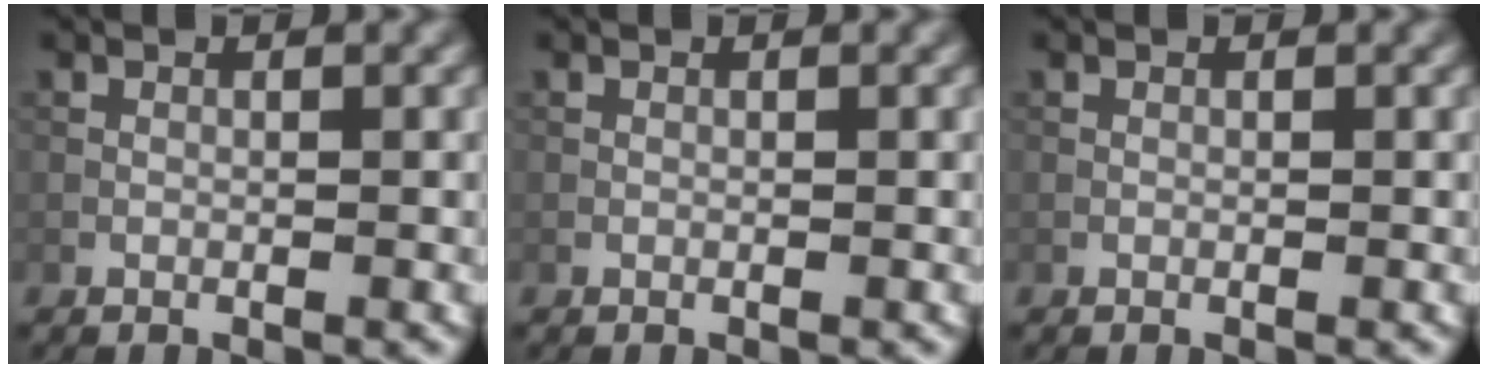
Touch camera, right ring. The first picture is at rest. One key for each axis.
{"total": 0.0}
{"total": 0.0}